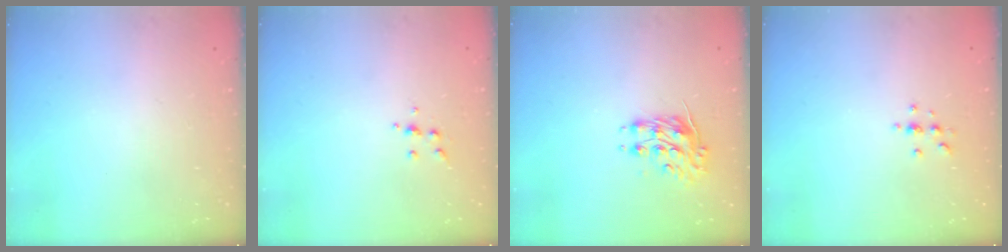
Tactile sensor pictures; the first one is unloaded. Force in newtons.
{"total": 5.0, "press": 4.9, "slide": 0.8}
{"total": 9.2, "press": 9.2, "slide": 0.4}
{"total": 2.7, "press": 2.7, "slide": 0.3}